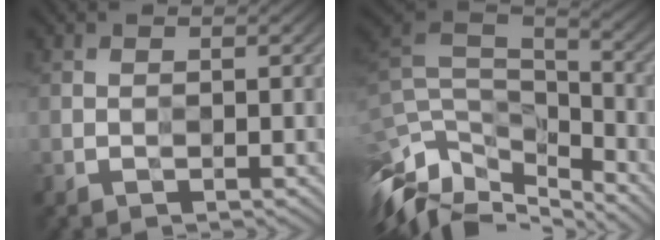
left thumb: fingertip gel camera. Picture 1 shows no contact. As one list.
[{"total": 12.7, "force": [-6.6, 6.1, 9.0], "torque": [-0.236, -0.007, -0.113]}]